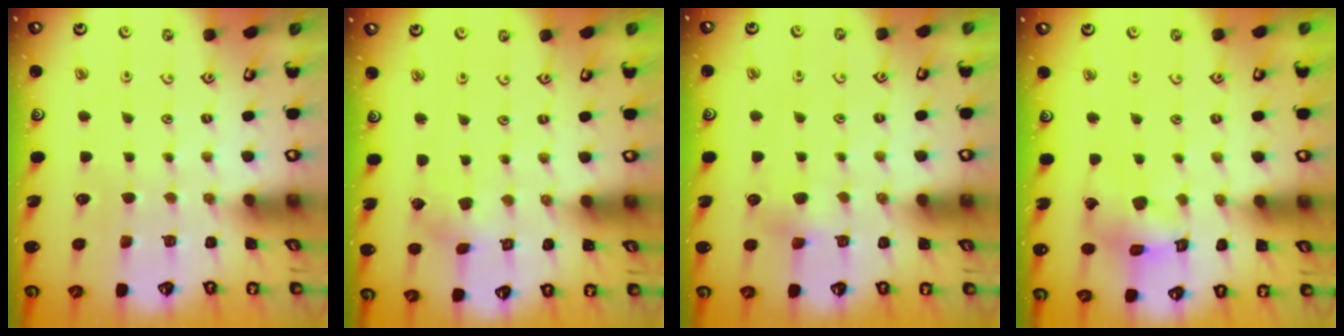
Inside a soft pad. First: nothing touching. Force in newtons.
{"total": 2.0, "press": 2.0, "slide": 0.1}
{"total": 4.0, "press": 3.9, "slide": 0.8}
{"total": 11.0, "press": 11.0, "slide": 1.2}